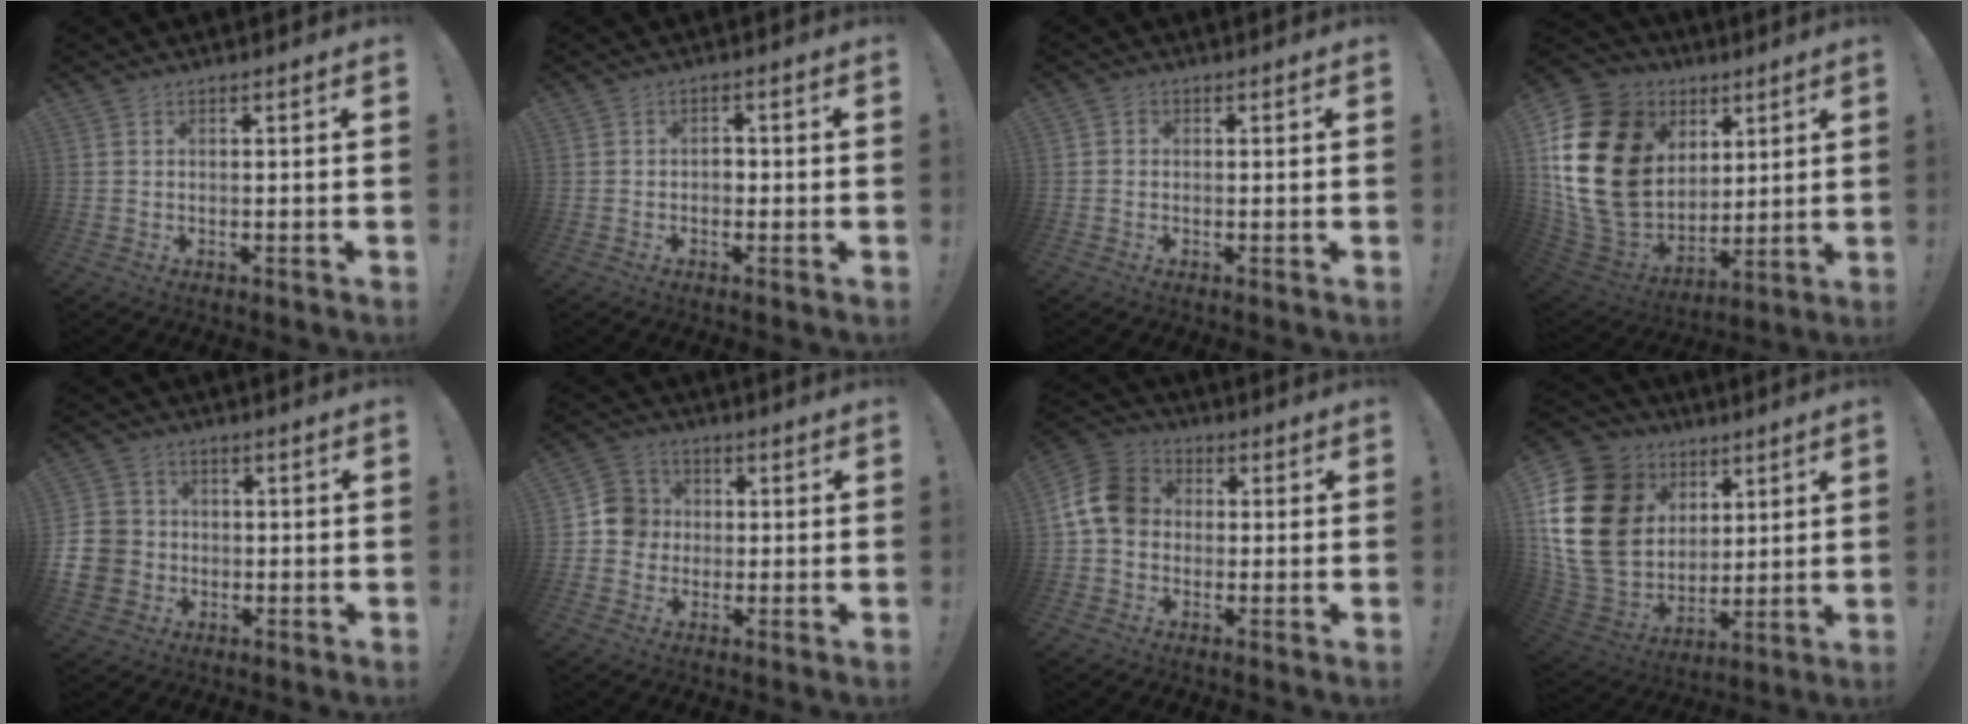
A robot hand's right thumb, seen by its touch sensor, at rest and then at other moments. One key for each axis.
{"total": 2.2, "fx": -0.7, "fy": 1.7, "fz": 1.3, "tx": -0.015, "ty": 0.001, "tz": -0.015}
{"total": 1.3, "fx": -0.4, "fy": 1.2, "fz": 0.5, "tx": -0.012, "ty": 0.006, "tz": -0.007}
{"total": 25.5, "fx": 5.7, "fy": 19.4, "fz": 15.5, "tx": -0.310, "ty": -0.027, "tz": 0.142}
{"total": 10.7, "fx": -1.6, "fy": 9.8, "fz": 4.1, "tx": -0.078, "ty": 0.021, "tz": -0.023}
{"total": 8.1, "fx": -0.7, "fy": 7.8, "fz": 2.0, "tx": -0.027, "ty": 0.016, "tz": -0.011}
{"total": 12.0, "fx": 0.8, "fy": 9.6, "fz": 7.1, "tx": -0.129, "ty": 0.019, "tz": 0.022}
{"total": 24.0, "fx": 5.6, "fy": 18.8, "fz": 13.8, "tx": -0.280, "ty": -0.022, "tz": 0.140}